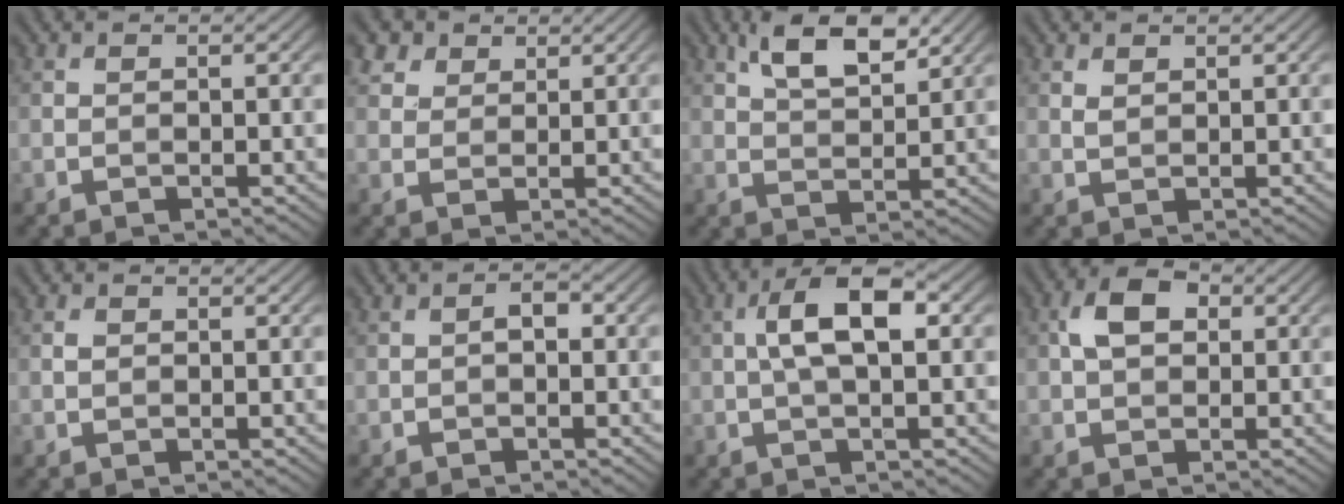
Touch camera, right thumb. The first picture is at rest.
{"total": 4.3, "force": [2.9, 2.7, 1.7], "torque": [-0.050, -0.004, 0.070]}
{"total": 7.2, "force": [4.0, 2.9, 5.3], "torque": [-0.105, 0.008, 0.078]}
{"total": 1.1, "force": [0.8, 0.5, 0.5], "torque": [-0.018, -0.001, 0.019]}
{"total": 0.9, "force": [0.0, 0.7, 0.5], "torque": [-0.015, 0.002, 0.000]}
{"total": 1.5, "force": [-0.3, 0.8, 1.2], "torque": [-0.021, 0.007, -0.008]}
{"total": 6.8, "force": [0.8, 2.5, 6.2], "torque": [-0.120, 0.017, 0.008]}
{"total": 4.6, "force": [0.9, 3.0, 3.4], "torque": [-0.068, 0.011, 0.009]}